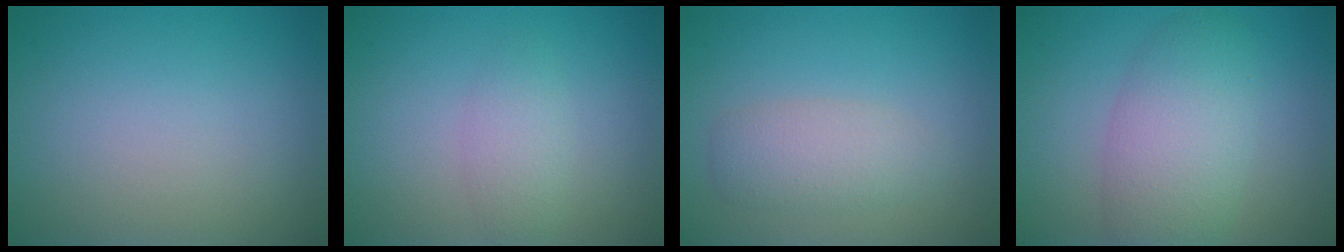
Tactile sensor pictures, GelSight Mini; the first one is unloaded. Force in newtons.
{"total": 1.9, "press": 1.9, "slide": 0.0}
{"total": 2.8, "press": 2.8, "slide": 0.2}
{"total": 5.6, "press": 5.6, "slide": 0.2}